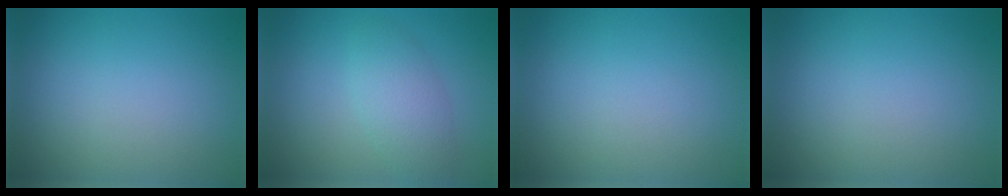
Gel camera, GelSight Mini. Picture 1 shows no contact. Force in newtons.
{"total": 3.1, "press": 3.1, "slide": 0.1}
{"total": 0.0}
{"total": 0.0}